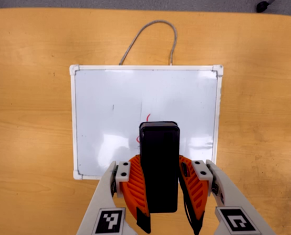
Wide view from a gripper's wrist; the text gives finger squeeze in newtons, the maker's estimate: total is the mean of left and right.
{"total": 9.2, "left": 8.0, "right": 10.3}